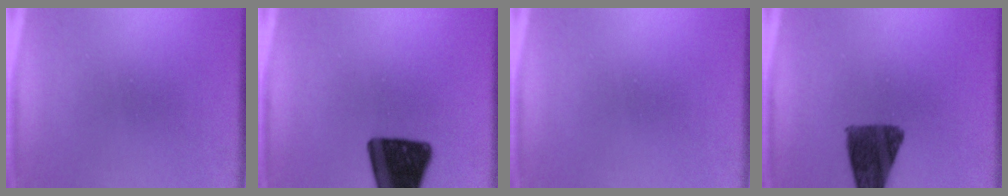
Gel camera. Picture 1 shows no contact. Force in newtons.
{"total": 16.8}
{"total": 0.0}
{"total": 11.0}